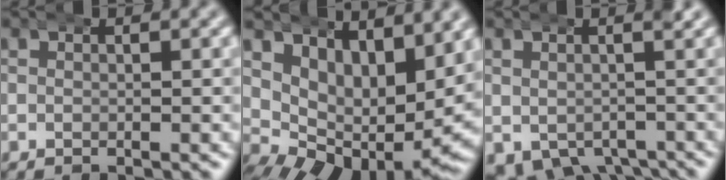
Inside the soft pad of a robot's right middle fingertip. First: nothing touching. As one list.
[{"total": 8.8, "force": [0.6, 5.4, 6.8], "torque": [-0.120, -0.037, 0.024]}, {"total": 6.8, "force": [-4.8, 3.7, 3.1], "torque": [-0.047, -0.032, -0.058]}]